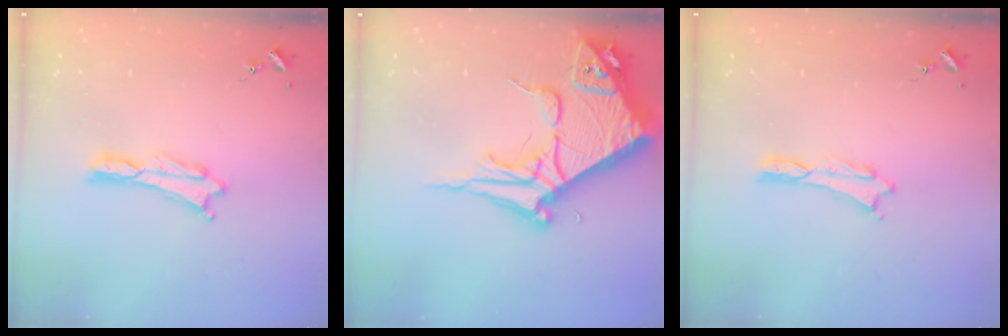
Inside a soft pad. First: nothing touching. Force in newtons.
{"total": 10.6, "press": 10.6, "slide": 1.1}
{"total": 0.0}